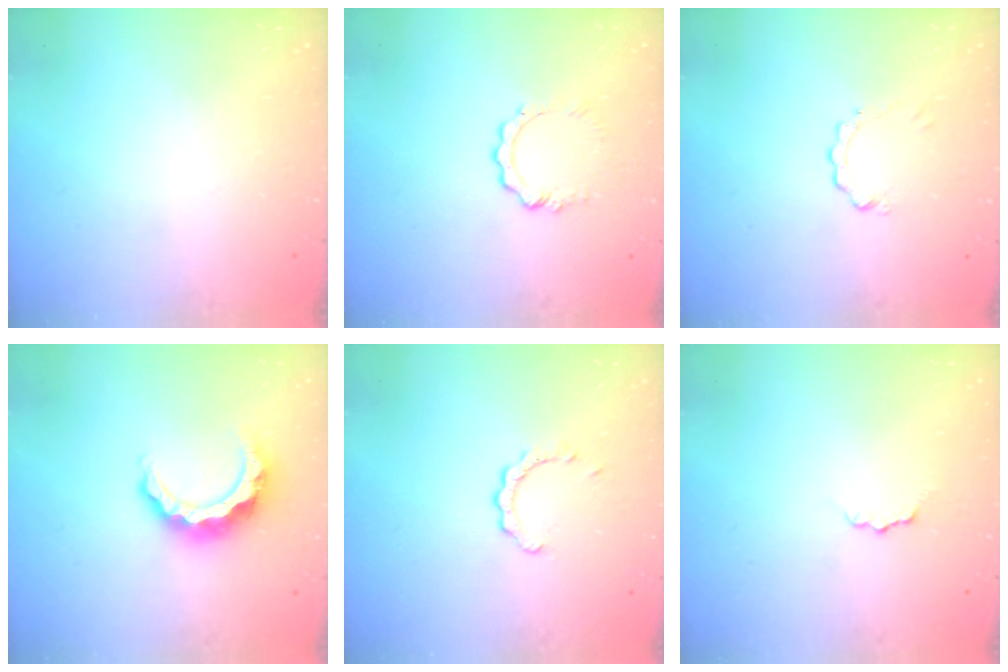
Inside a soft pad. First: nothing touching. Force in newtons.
{"total": 3.9, "press": 3.9, "slide": 0.5}
{"total": 0.8, "press": 0.8, "slide": 0.1}
{"total": 8.6, "press": 8.5, "slide": 1.0}
{"total": 2.9, "press": 2.9, "slide": 0.3}
{"total": 2.9, "press": 2.9, "slide": 0.3}